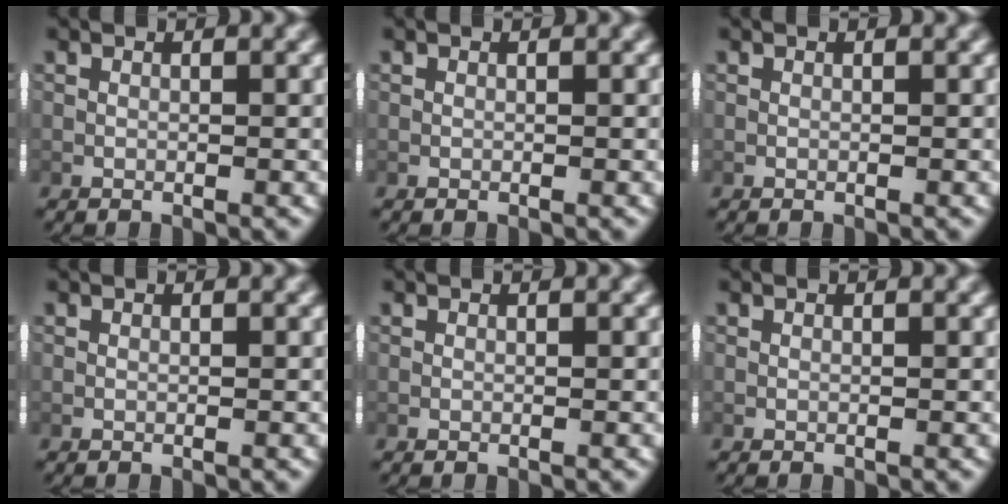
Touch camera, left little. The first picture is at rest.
{"total": 0.0}
{"total": 0.0}
{"total": 0.0}
{"total": 0.0}
{"total": 0.0}